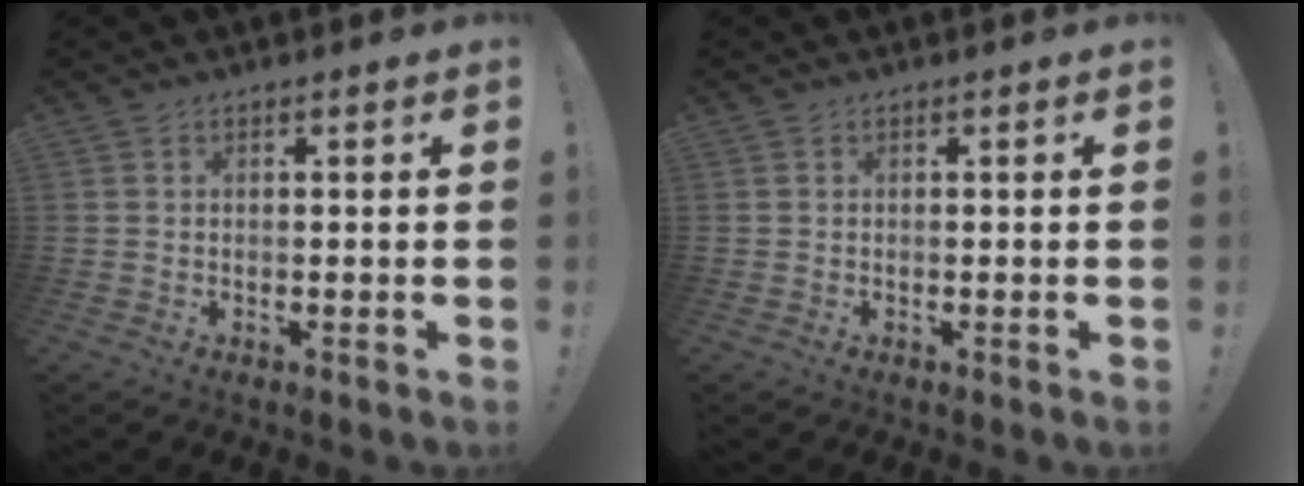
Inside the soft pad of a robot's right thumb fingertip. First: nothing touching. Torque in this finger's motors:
{"motor_torque": [0.00, 0.00, 0.00, 0.00, 0.04]}